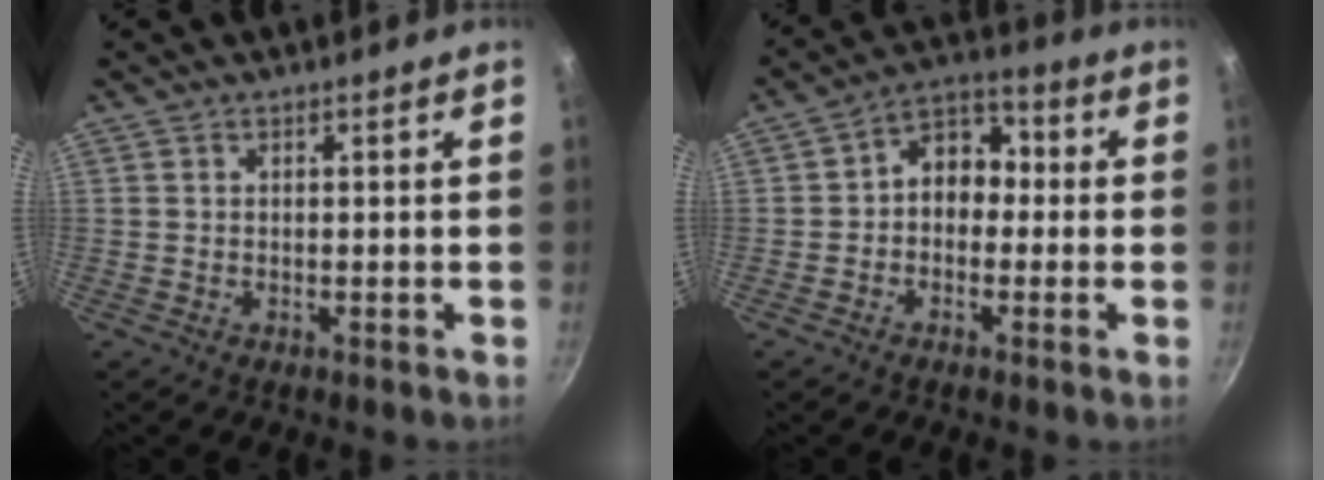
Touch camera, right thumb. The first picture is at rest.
{"total": 8.0, "force": [-0.5, 6.3, 4.9], "torque": [-0.030, 0.032, -0.030]}